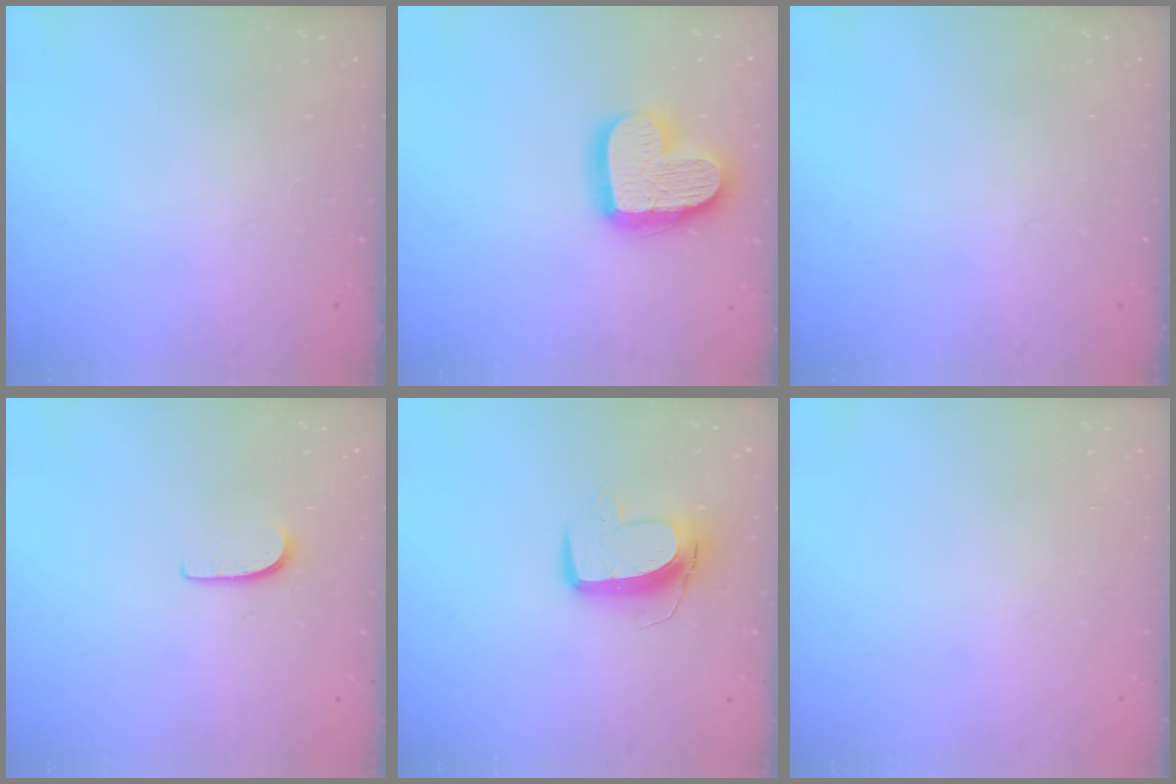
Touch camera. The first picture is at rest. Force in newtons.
{"total": 17.3, "press": 17.3, "slide": 1.5}
{"total": 0.0}
{"total": 5.1, "press": 5.1, "slide": 0.5}
{"total": 10.3, "press": 10.2, "slide": 1.1}
{"total": 0.0}